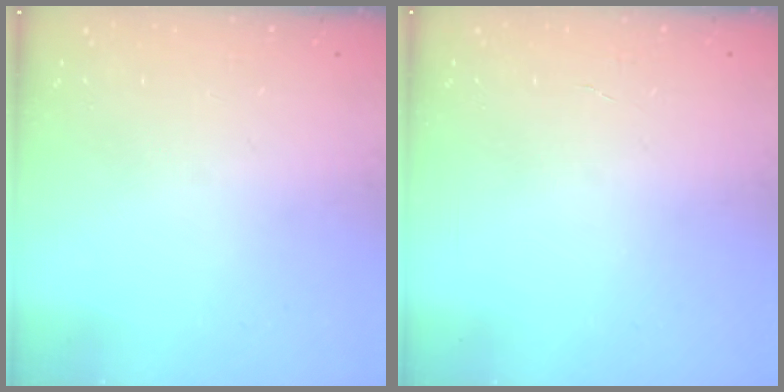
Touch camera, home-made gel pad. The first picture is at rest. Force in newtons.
{"total": 3.5, "press": 3.5, "slide": 0.3}